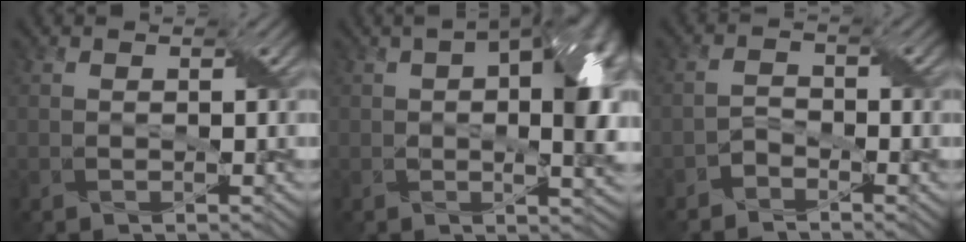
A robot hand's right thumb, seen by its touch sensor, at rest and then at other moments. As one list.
[{"total": 11.9, "force": [1.7, 6.0, 10.2], "torque": [-0.135, -0.001, 0.033]}, {"total": 2.0, "force": [-1.7, 0.8, 0.6], "torque": [-0.016, 0.009, -0.039]}]